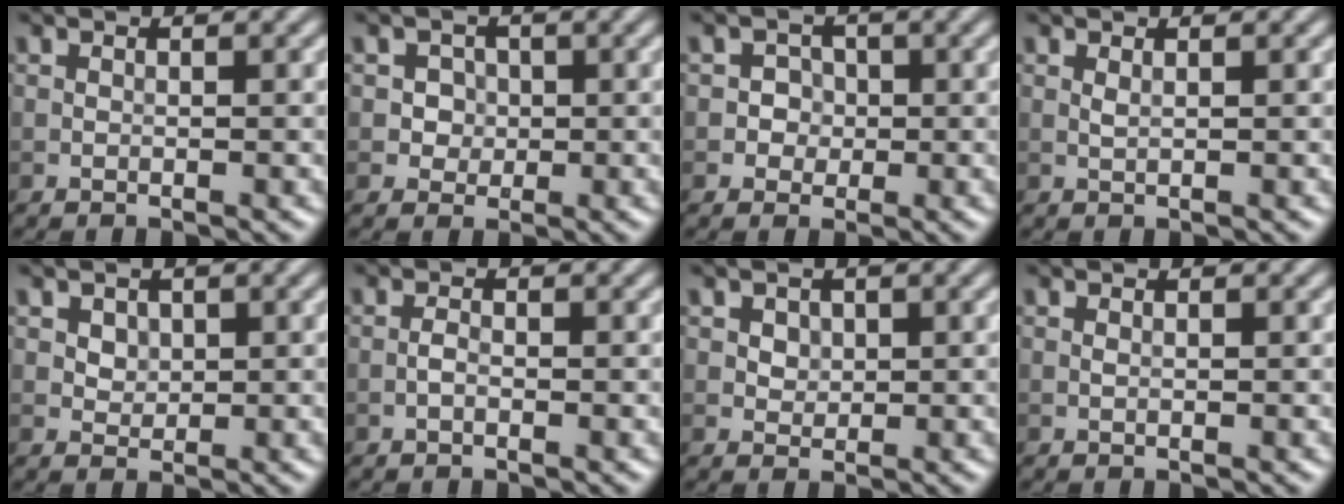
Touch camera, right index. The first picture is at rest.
{"total": 2.0, "force": [0.2, 1.9, 0.7], "torque": [0.003, 0.000, 0.007]}
{"total": 1.7, "force": [-0.2, 1.7, 0.4], "torque": [0.018, 0.001, -0.011]}
{"total": 0.5, "force": [0.3, 0.1, 0.4], "torque": [-0.011, -0.001, 0.006]}
{"total": 1.7, "force": [0.8, 1.3, 0.7], "torque": [-0.014, -0.002, 0.023]}
{"total": 0.9, "force": [-0.4, 0.3, 0.7], "torque": [-0.016, 0.001, -0.010]}
{"total": 1.5, "force": [0.6, 1.3, 0.7], "torque": [-0.010, 0.000, 0.015]}
{"total": 0.0}